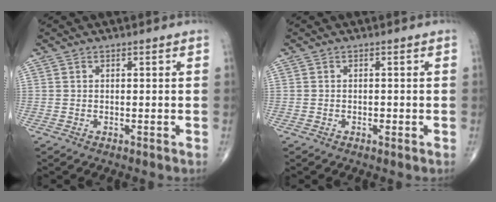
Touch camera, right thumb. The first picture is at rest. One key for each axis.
{"total": 0.7, "fx": -0.3, "fy": 0.4, "fz": 0.5, "tx": -0.008, "ty": -0.001, "tz": -0.005}